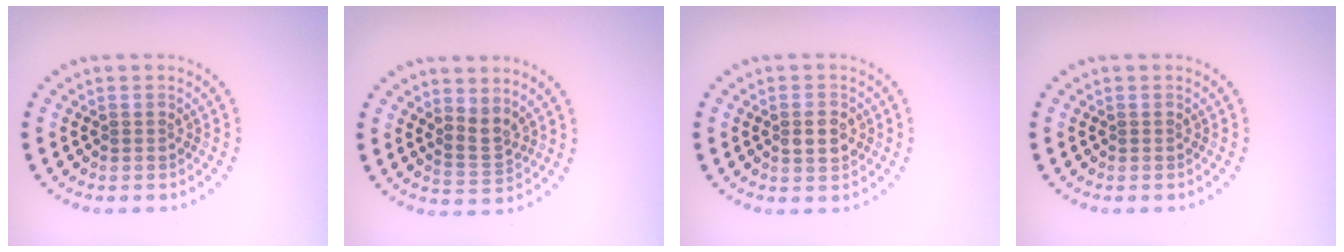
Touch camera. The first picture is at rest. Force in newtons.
{"total": 2.3, "press": 1.5, "slide": 1.7}
{"total": 2.1, "press": 2.0, "slide": 0.2}
{"total": 0.0}